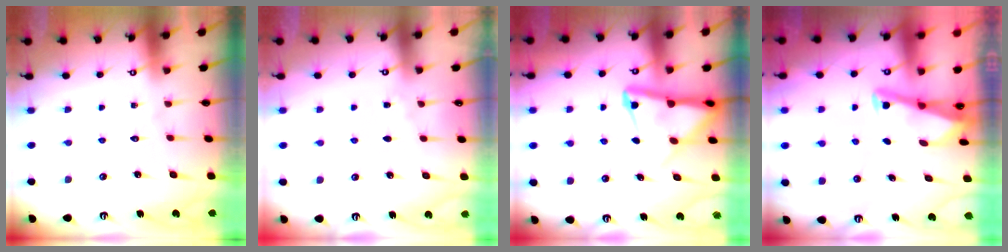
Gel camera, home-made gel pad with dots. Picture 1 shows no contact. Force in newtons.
{"total": 3.3, "press": 3.3, "slide": 0.4}
{"total": 9.1, "press": 9.1, "slide": 0.9}
{"total": 2.8, "press": 2.8, "slide": 0.4}